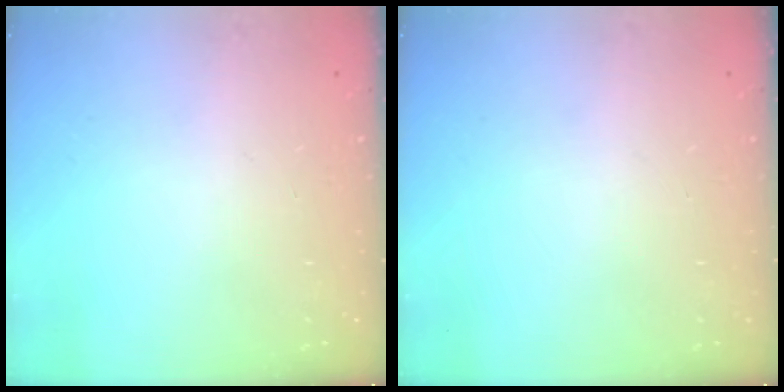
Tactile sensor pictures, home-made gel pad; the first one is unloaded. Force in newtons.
{"total": 0.0}